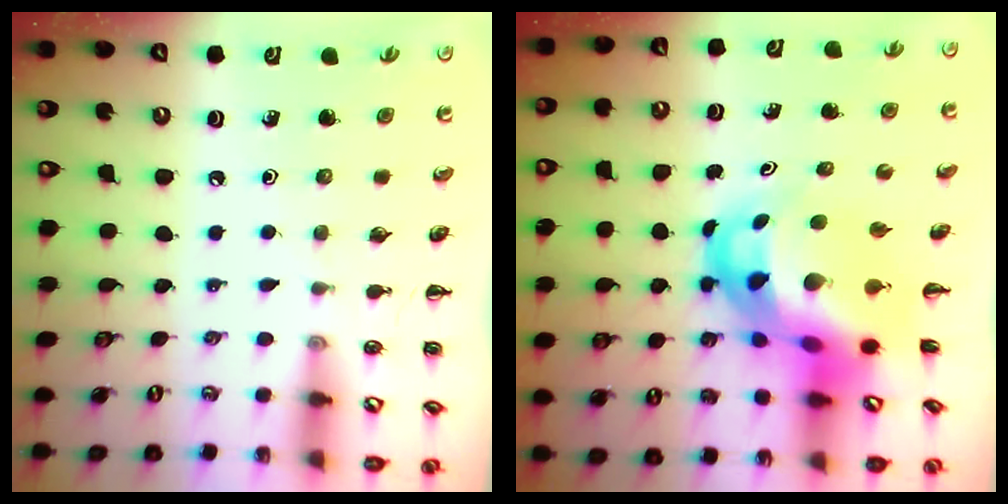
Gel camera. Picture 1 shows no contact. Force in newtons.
{"total": 10.0, "press": 9.7, "slide": 2.6}